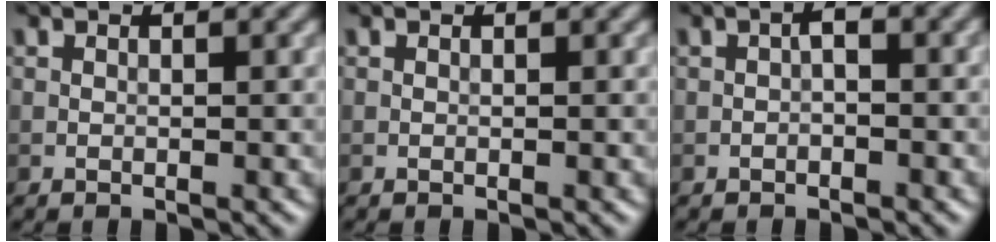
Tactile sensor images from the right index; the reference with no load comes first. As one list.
[{"total": 0.0}, {"total": 1.3, "force": [-0.4, 0.5, 1.1], "torque": [-0.017, 0.004, -0.008]}]